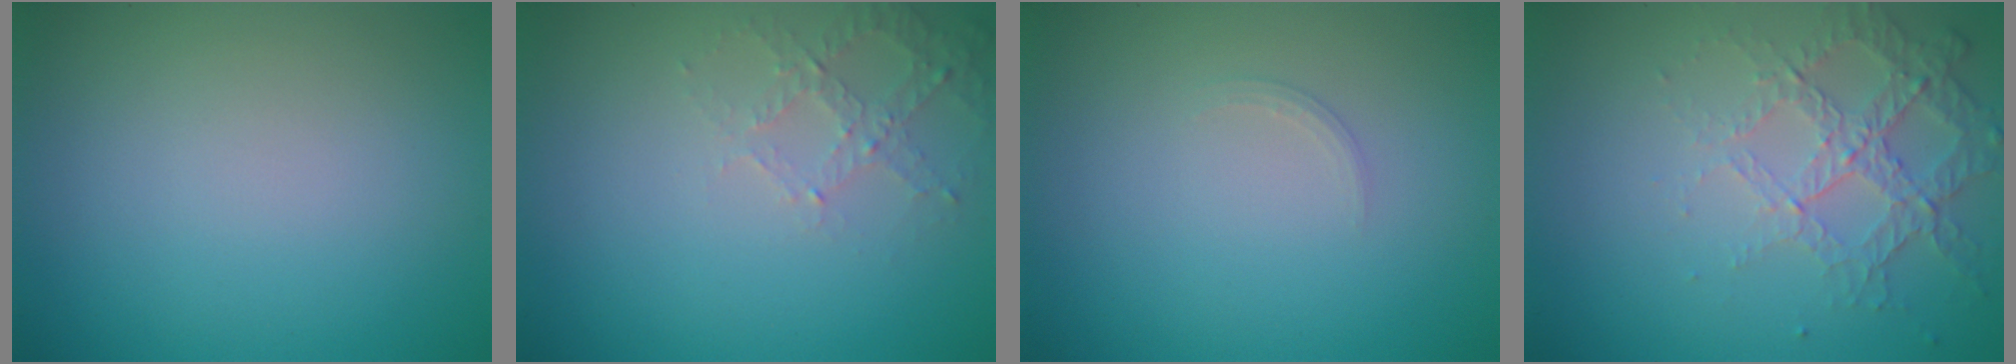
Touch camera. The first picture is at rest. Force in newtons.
{"total": 2.2, "press": 2.1, "slide": 0.6}
{"total": 0.7, "press": 0.7, "slide": 0.1}
{"total": 4.5, "press": 2.9, "slide": 3.4}